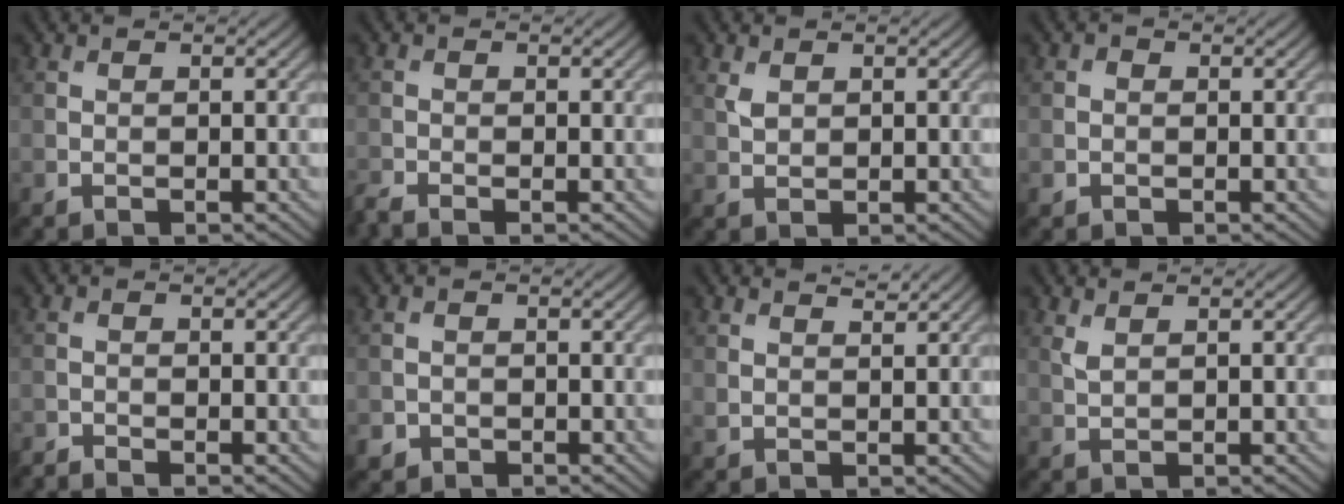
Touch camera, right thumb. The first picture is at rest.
{"total": 1.5, "force": [-1.3, 0.2, 0.5], "torque": [-0.016, -0.009, -0.035]}
{"total": 1.6, "force": [0.8, 1.0, 1.0], "torque": [-0.027, -0.001, 0.020]}
{"total": 0.9, "force": [-0.2, 0.9, 0.2], "torque": [-0.001, -0.002, -0.007]}
{"total": 1.2, "force": [-1.2, 0.0, 0.1], "torque": [0.000, -0.004, -0.028]}
{"total": 1.3, "force": [-0.7, 1.1, 0.1], "torque": [0.003, -0.004, -0.017]}
{"total": 1.6, "force": [1.5, 0.3, 0.6], "torque": [-0.020, 0.000, 0.031]}
{"total": 1.3, "force": [0.9, 0.4, 0.8], "torque": [-0.027, -0.001, 0.023]}